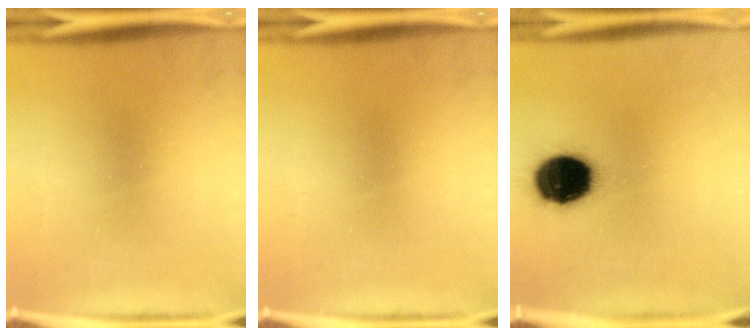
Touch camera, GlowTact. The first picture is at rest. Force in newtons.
{"total": 0.0}
{"total": 17.0}